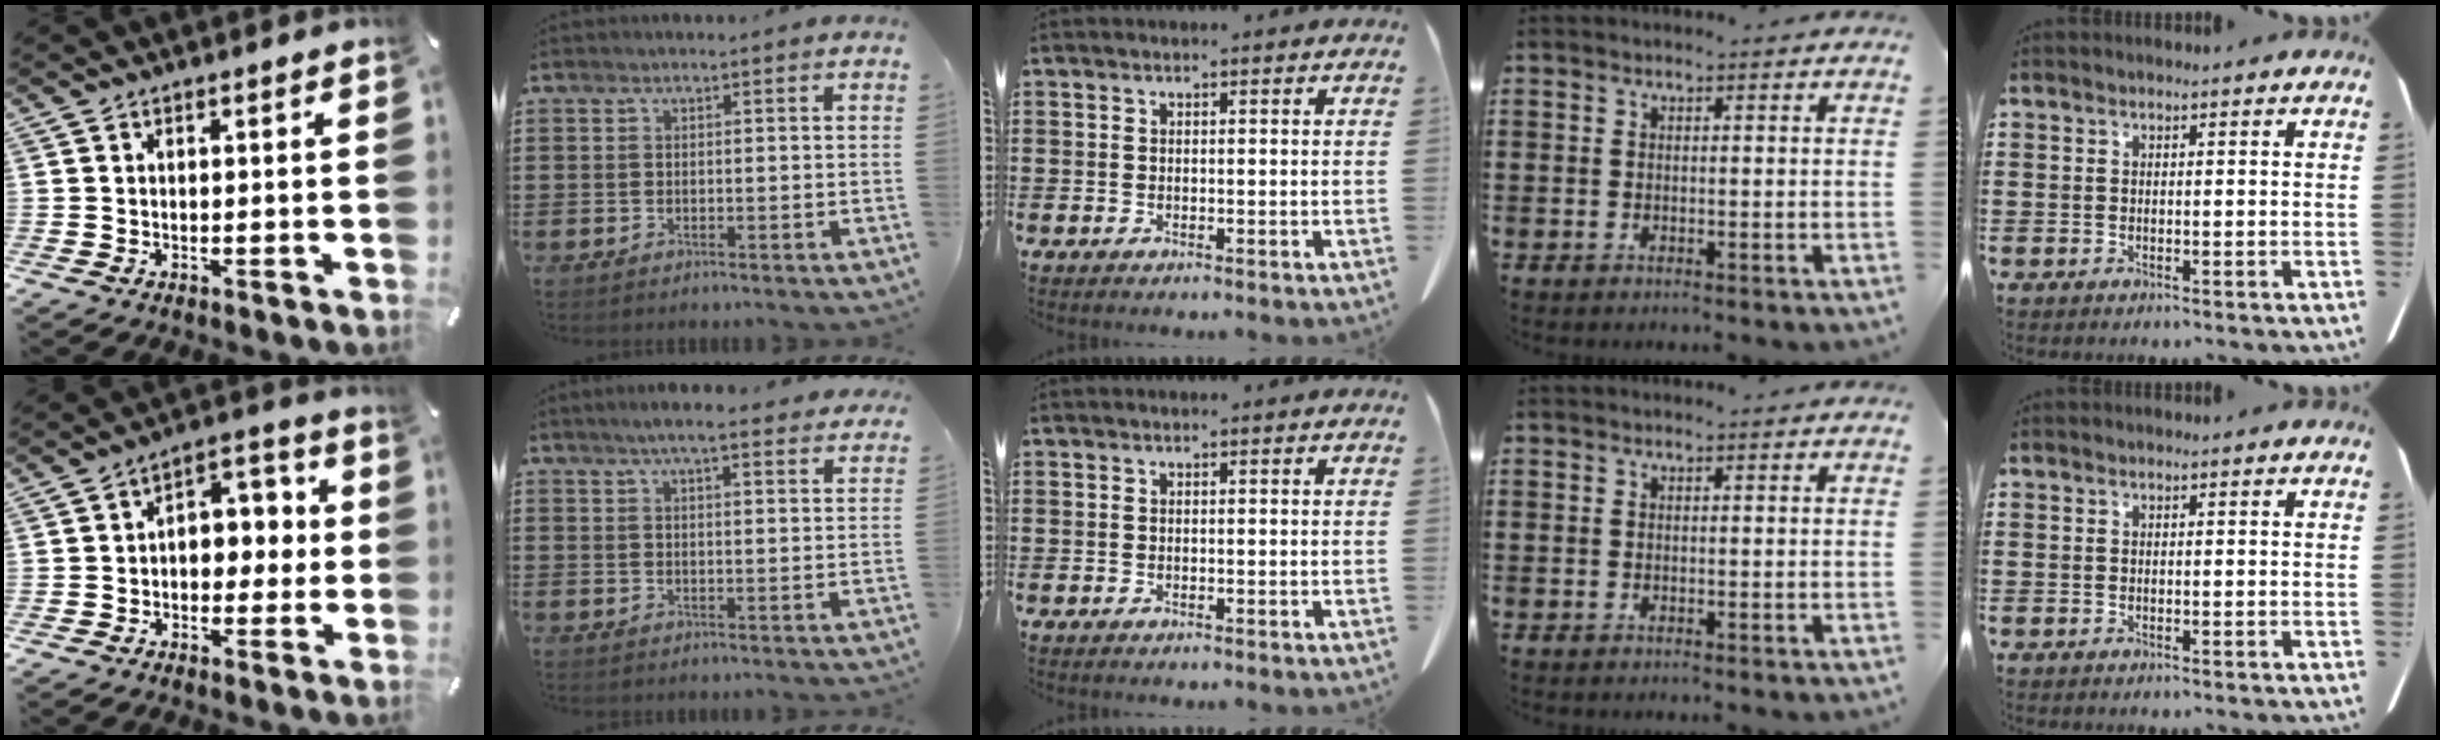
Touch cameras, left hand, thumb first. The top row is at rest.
{"thumb": {"total": 6.5, "force": [-1.0, 5.2, 3.9], "torque": [-0.040, 0.006, -0.027]}, "index": {"total": 4.8, "force": [3.9, 0.4, 2.7], "torque": [-0.061, -0.005, 0.070]}}